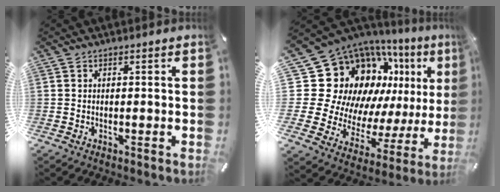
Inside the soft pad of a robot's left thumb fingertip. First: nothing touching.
{"total": 20.5, "force": [10.1, 15.1, 9.4], "torque": [-0.153, -0.117, 0.226]}